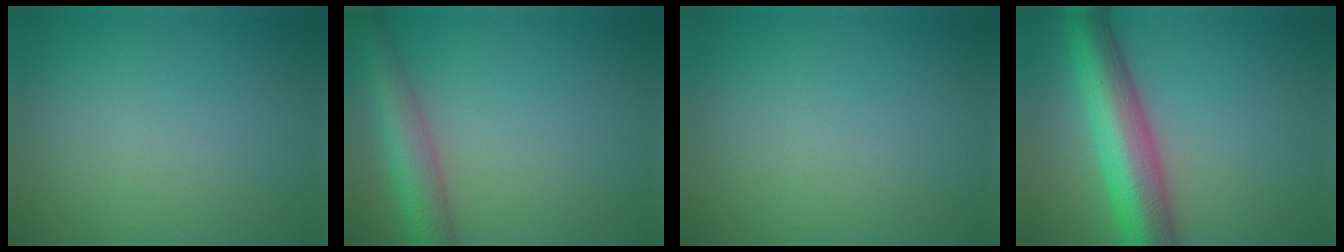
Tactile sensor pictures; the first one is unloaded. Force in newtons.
{"total": 5.6, "press": 5.6, "slide": 0.1}
{"total": 0.0}
{"total": 9.3, "press": 9.3, "slide": 0.3}